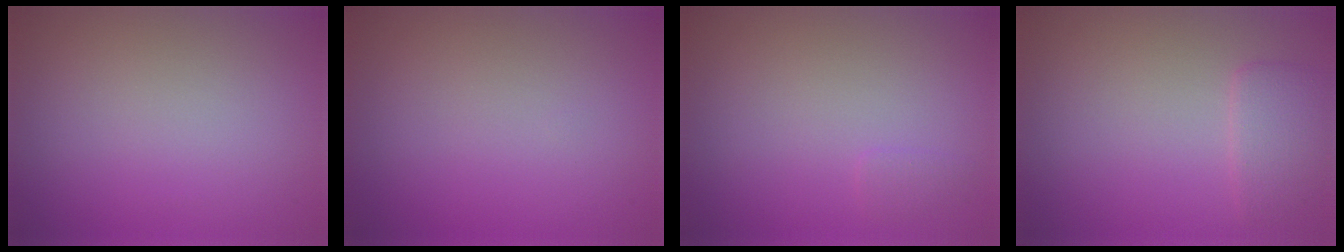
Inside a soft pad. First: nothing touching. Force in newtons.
{"total": 0.0}
{"total": 0.6, "press": 0.6, "slide": 0.0}
{"total": 2.0, "press": 2.0, "slide": 0.3}